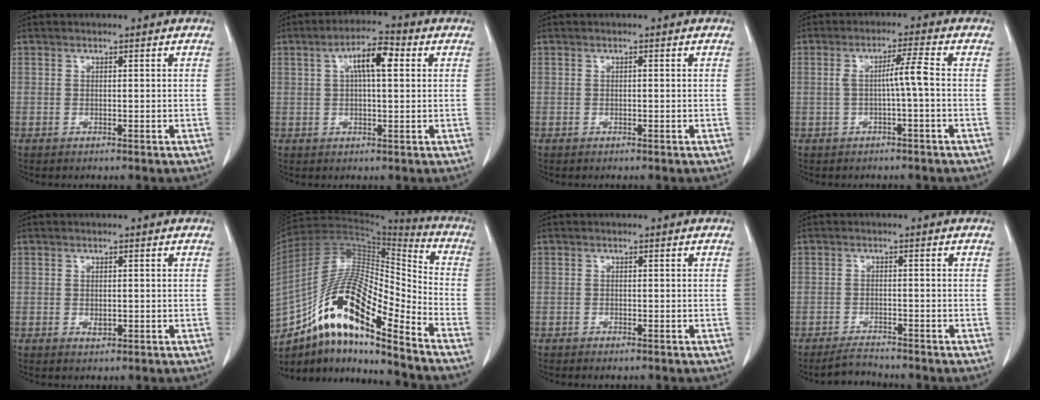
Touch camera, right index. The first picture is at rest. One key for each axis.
{"total": 6.5, "fx": 1.8, "fy": 1.6, "fz": 6.1, "tx": -0.109, "ty": 0.020, "tz": 0.029}
{"total": 0.0}
{"total": 3.9, "fx": -0.4, "fy": -0.5, "fz": 3.9, "tx": -0.068, "ty": 0.010, "tz": -0.005}
{"total": 1.2, "fx": -0.2, "fy": 0.7, "fz": 1.0, "tx": -0.014, "ty": -0.002, "tz": 0.000}
{"total": 19.0, "fx": -11.9, "fy": 3.4, "fz": 14.4, "tx": -0.272, "ty": 0.013, "tz": -0.210}
{"total": 1.0, "fx": -0.8, "fy": 0.4, "fz": 0.6, "tx": -0.012, "ty": -0.002, "tz": -0.007}
{"total": 2.6, "fx": -2.6, "fy": 0.4, "fz": 0.2, "tx": -0.007, "ty": -0.010, "tz": -0.044}